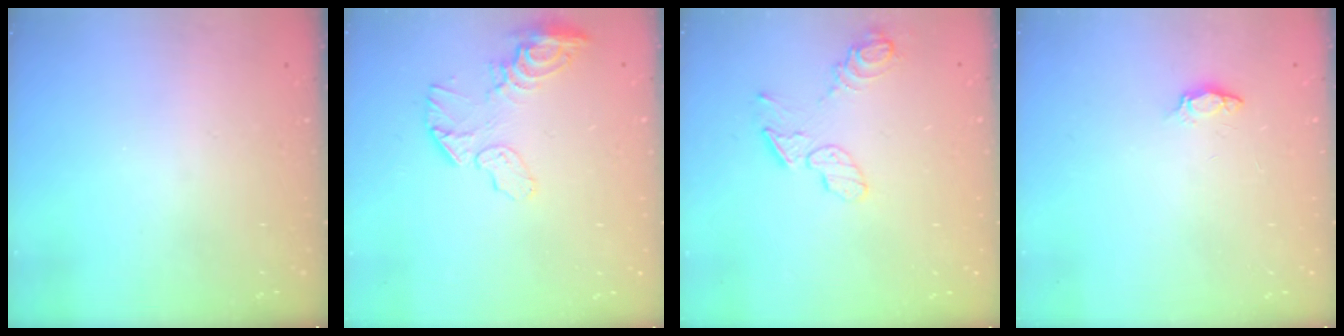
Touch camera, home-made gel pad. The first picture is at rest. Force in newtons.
{"total": 10.4, "press": 10.3, "slide": 1.6}
{"total": 14.0, "press": 10.1, "slide": 9.7}
{"total": 3.7, "press": 3.6, "slide": 0.6}